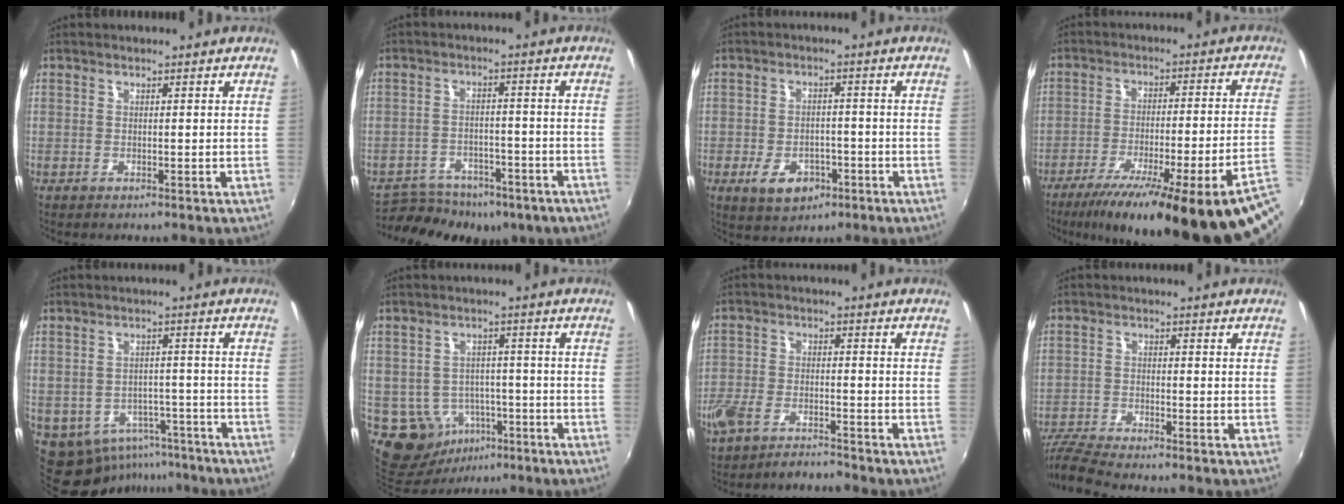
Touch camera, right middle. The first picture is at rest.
{"total": 16.8, "force": [-12.5, 8.4, 7.5], "torque": [-0.163, -0.009, -0.167]}
{"total": 7.0, "force": [-3.5, 4.5, 4.1], "torque": [-0.098, -0.003, -0.051]}
{"total": 25.3, "force": [-17.2, 0.5, 18.6], "torque": [-0.265, -0.052, -0.242]}
{"total": 11.5, "force": [-7.4, 7.8, 4.0], "torque": [-0.095, 0.000, -0.081]}
{"total": 9.2, "force": [-3.7, 7.8, 3.3], "torque": [-0.086, 0.009, -0.035]}
{"total": 6.2, "force": [-5.8, 1.1, 2.0], "torque": [-0.058, -0.003, -0.111]}
{"total": 6.6, "force": [-6.2, -0.6, 2.0], "torque": [-0.061, -0.018, -0.125]}